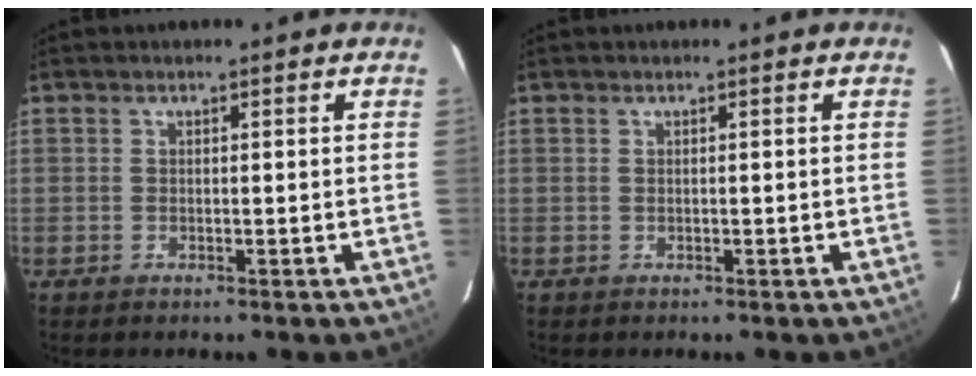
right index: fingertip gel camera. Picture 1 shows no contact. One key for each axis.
{"total": 0.0}